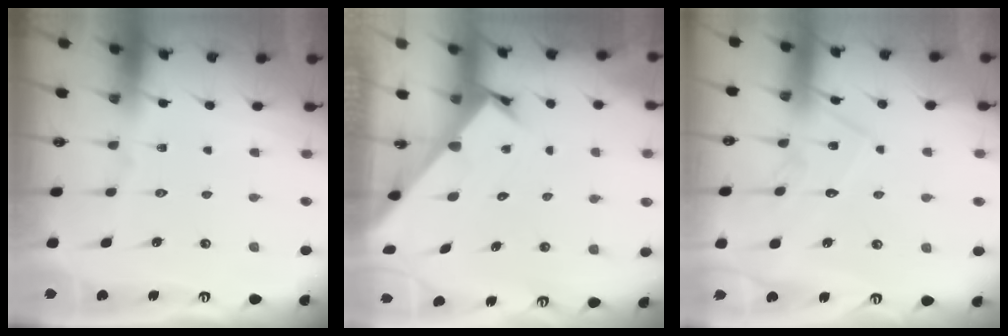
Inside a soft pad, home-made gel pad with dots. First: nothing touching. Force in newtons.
{"total": 2.4, "press": 2.4, "slide": 0.2}
{"total": 9.9, "press": 9.9, "slide": 0.2}